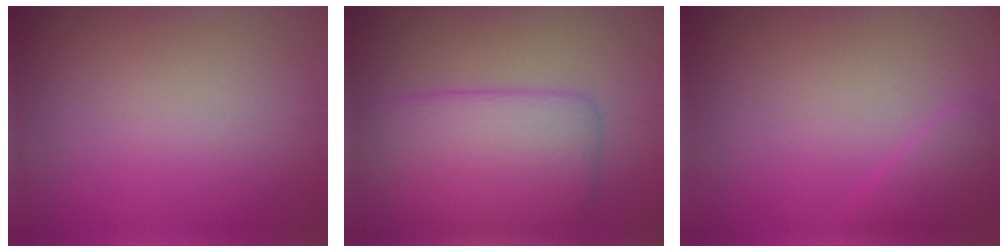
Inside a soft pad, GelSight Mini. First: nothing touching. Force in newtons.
{"total": 6.8, "press": 6.8, "slide": 0.0}
{"total": 1.7, "press": 1.7, "slide": 0.1}